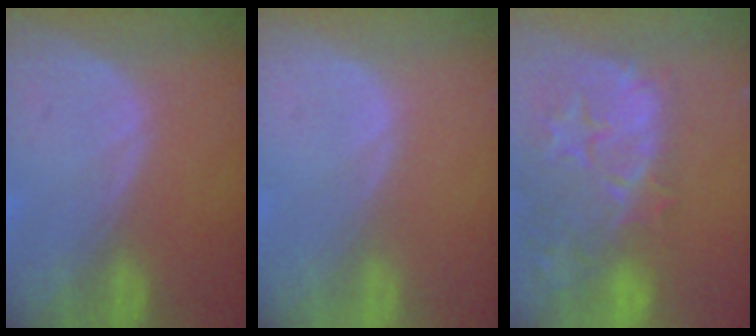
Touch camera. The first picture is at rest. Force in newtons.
{"total": 0.0}
{"total": 14.8, "press": 11.8, "slide": 9.0}